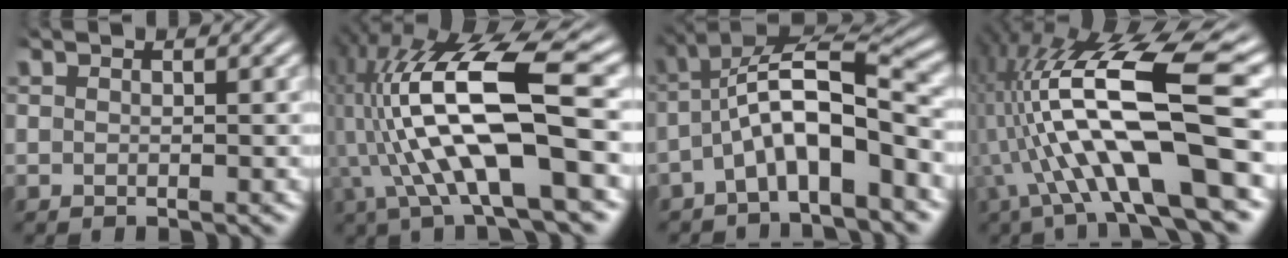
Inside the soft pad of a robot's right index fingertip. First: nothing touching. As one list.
[{"total": 11.8, "force": [0.5, 4.6, 10.8], "torque": [-0.212, -0.009, 0.017]}, {"total": 7.1, "force": [-1.3, 4.0, 5.7], "torque": [-0.116, -0.024, -0.013]}, {"total": 12.8, "force": [0.1, 5.0, 11.8], "torque": [-0.219, -0.009, 0.009]}]